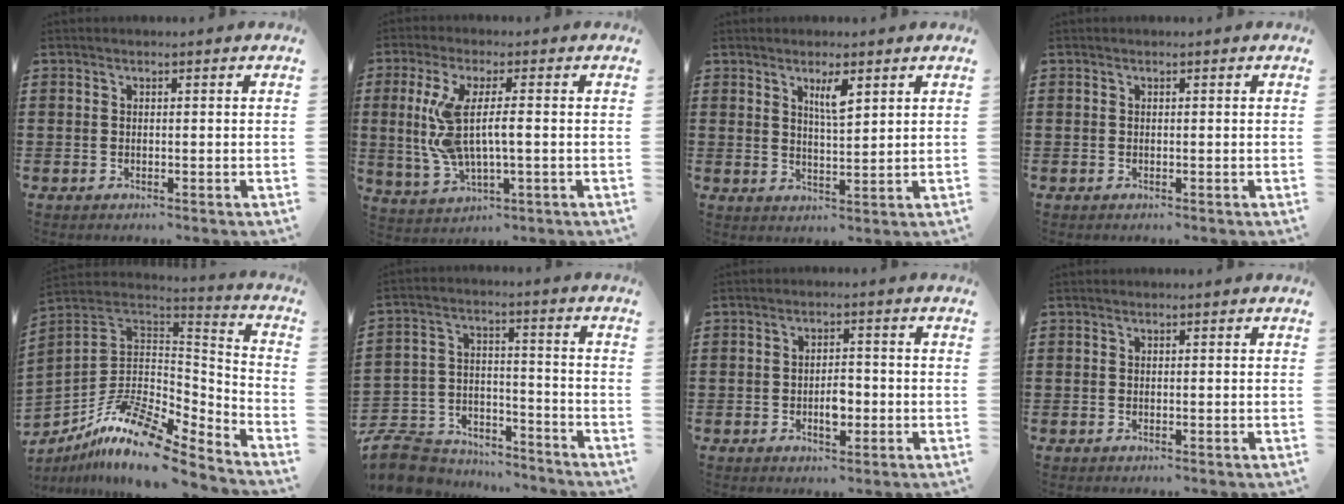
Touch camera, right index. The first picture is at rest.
{"total": 8.1, "force": [0.1, 2.3, 7.7], "torque": [-0.185, -0.015, -0.010]}
{"total": 3.8, "force": [2.1, 0.9, 3.0], "torque": [-0.056, 0.002, 0.033]}
{"total": 0.0}
{"total": 13.2, "force": [-9.1, 4.5, 8.4], "torque": [-0.176, 0.016, -0.174]}
{"total": 8.7, "force": [-8.2, 2.6, 1.3], "torque": [-0.050, 0.012, -0.166]}
{"total": 3.5, "force": [-0.9, 1.6, 3.0], "torque": [-0.055, 0.004, -0.017]}
{"total": 0.0}